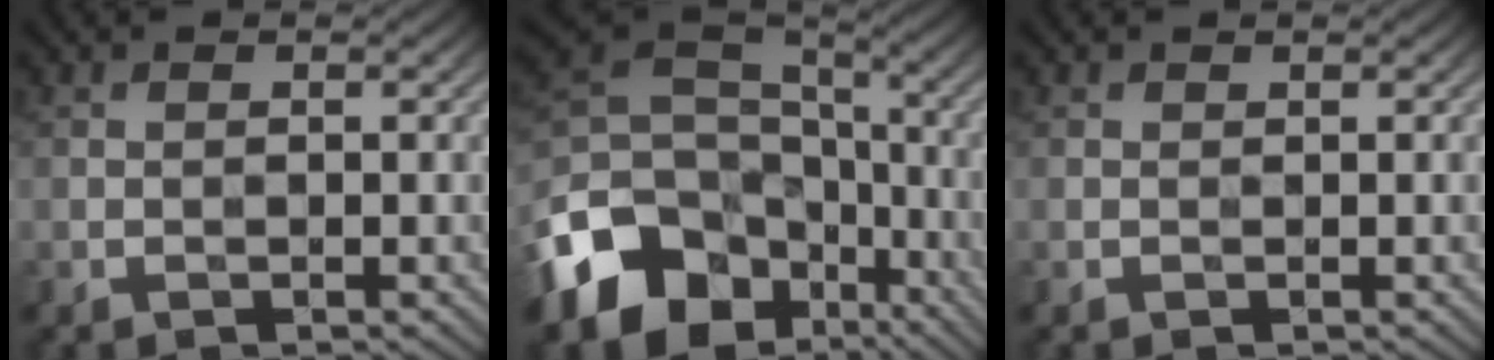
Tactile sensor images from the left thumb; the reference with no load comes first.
{"total": 15.1, "force": [-7.3, 11.3, 7.0], "torque": [-0.198, -0.035, -0.131]}
{"total": 0.0}